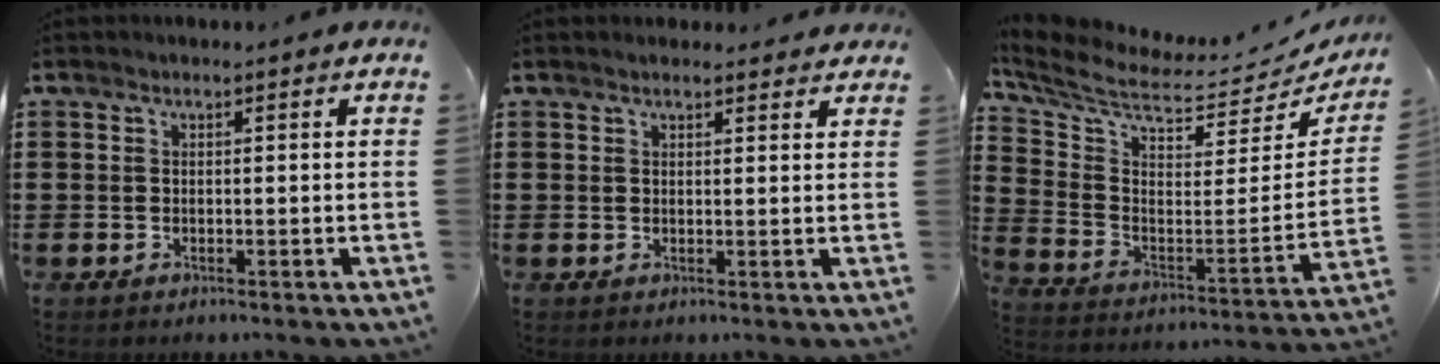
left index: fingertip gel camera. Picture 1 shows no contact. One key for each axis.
{"total": 1.3, "fx": 1.2, "fy": 0.2, "fz": 0.5, "tx": -0.012, "ty": 0.003, "tz": 0.022}
{"total": 5.0, "fx": 4.5, "fy": 0.8, "fz": 2.1, "tx": -0.071, "ty": -0.067, "tz": 0.072}